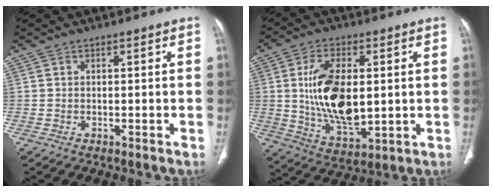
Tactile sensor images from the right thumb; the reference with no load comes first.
{"total": 15.8, "force": [1.3, 8.2, 13.5], "torque": [-0.238, -0.016, 0.032]}